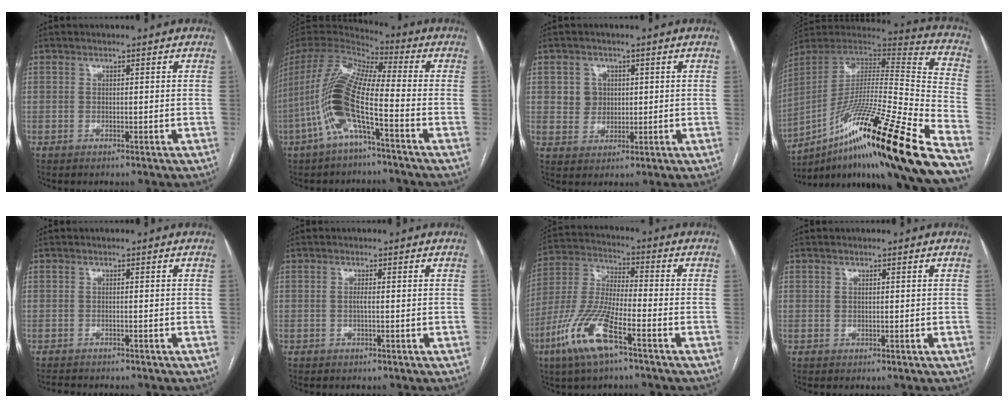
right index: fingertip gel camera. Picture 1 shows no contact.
{"total": 15.0, "force": [-5.0, 2.4, 13.9], "torque": [-0.299, 0.005, -0.101]}
{"total": 4.0, "force": [1.0, 3.8, 0.9], "torque": [-0.012, 0.011, 0.019]}
{"total": 34.5, "force": [-21.3, 1.0, 27.1], "torque": [-0.385, -0.033, -0.358]}
{"total": 3.1, "force": [-2.9, 0.6, 1.1], "torque": [-0.022, -0.007, -0.037]}
{"total": 0.7, "force": [-0.1, -0.1, 0.7], "torque": [-0.013, 0.000, -0.003]}
{"total": 12.7, "force": [-6.7, 2.0, 10.6], "torque": [-0.232, -0.017, -0.134]}
{"total": 0.0}